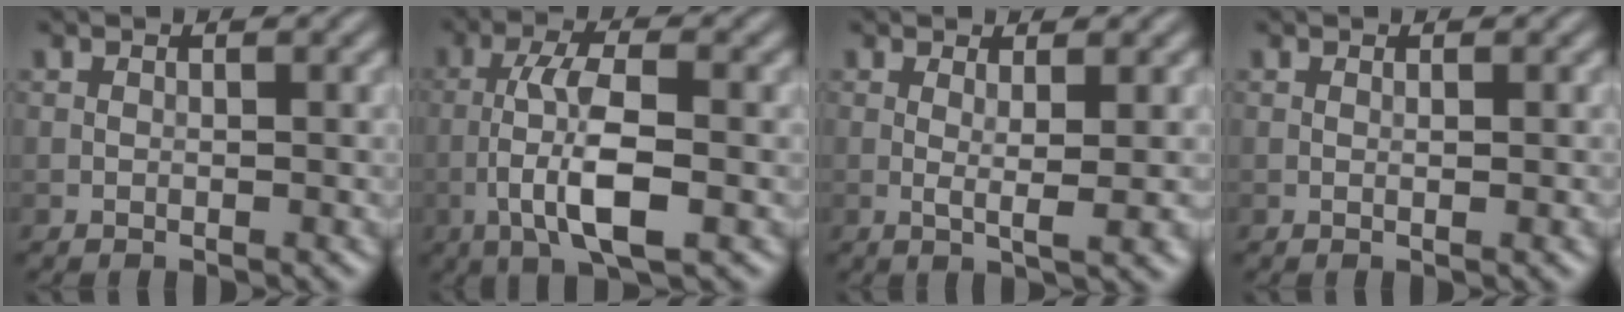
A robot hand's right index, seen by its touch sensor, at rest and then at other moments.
{"total": 6.8, "force": [-2.1, 1.8, 6.2], "torque": [-0.113, 0.008, -0.043]}
{"total": 2.8, "force": [0.5, 0.4, 2.7], "torque": [-0.046, -0.008, 0.010]}
{"total": 0.8, "force": [0.1, 0.2, 0.8], "torque": [-0.009, 0.002, 0.000]}